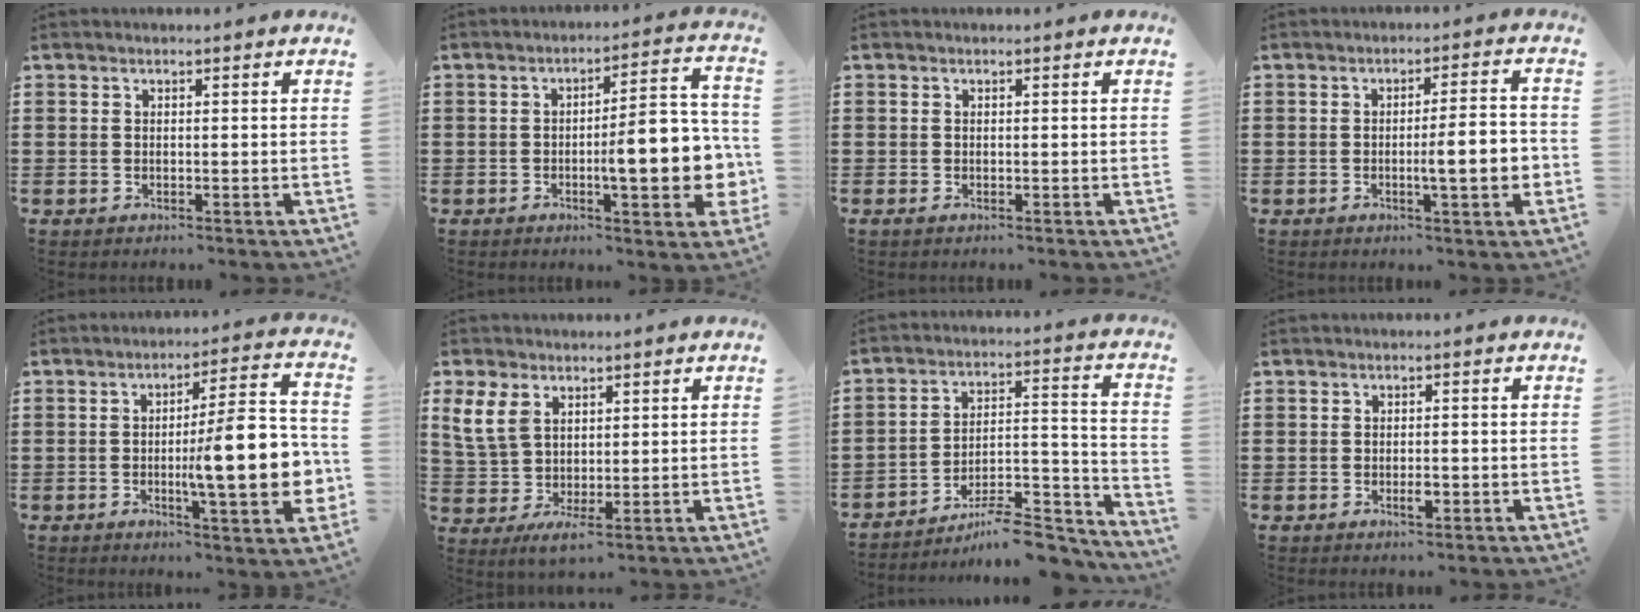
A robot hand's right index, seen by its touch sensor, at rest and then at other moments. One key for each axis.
{"total": 11.5, "fx": -2.1, "fy": 3.2, "fz": 10.8, "tx": -0.139, "ty": -0.014, "tz": -0.041}
{"total": 0.0}
{"total": 6.7, "fx": -1.2, "fy": 1.0, "fz": 6.6, "tx": -0.093, "ty": -0.008, "tz": -0.025}
{"total": 13.6, "fx": -2.0, "fy": 2.8, "fz": 13.1, "tx": -0.180, "ty": -0.013, "tz": -0.041}
{"total": 6.6, "fx": 2.0, "fy": 4.2, "fz": 4.7, "tx": -0.111, "ty": 0.008, "tz": 0.040}
{"total": 9.6, "fx": -8.2, "fy": 2.1, "fz": 4.6, "tx": -0.055, "ty": 0.027, "tz": -0.152}
{"total": 2.0, "fx": -0.7, "fy": 0.6, "fz": 1.7, "tx": -0.030, "ty": -0.001, "tz": -0.013}